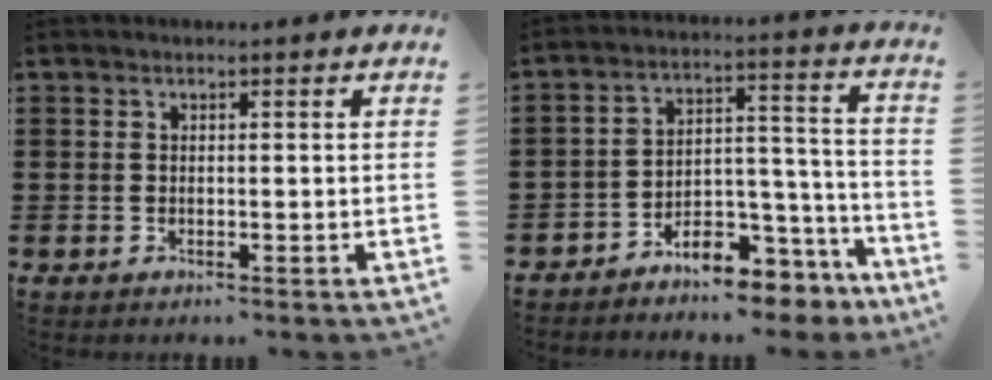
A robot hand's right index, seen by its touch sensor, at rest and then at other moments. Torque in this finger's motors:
{"motor_torque": [-0.91, 1.15, -0.96, -0.21]}